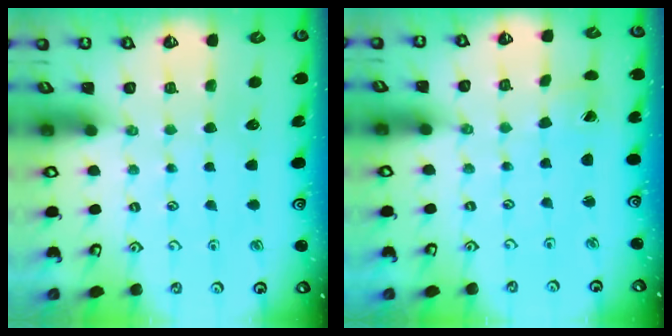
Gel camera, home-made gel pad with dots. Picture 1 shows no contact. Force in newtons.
{"total": 1.5, "press": 1.5, "slide": 0.0}